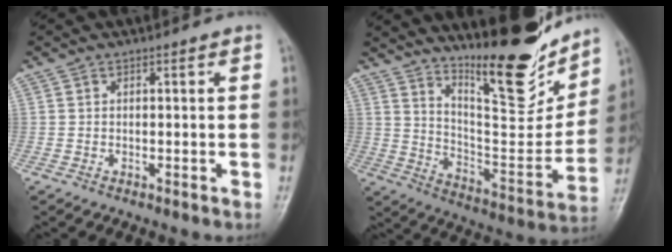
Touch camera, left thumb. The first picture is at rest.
{"total": 20.2, "force": [15.3, 5.4, 12.2], "torque": [-0.139, -0.112, 0.252]}